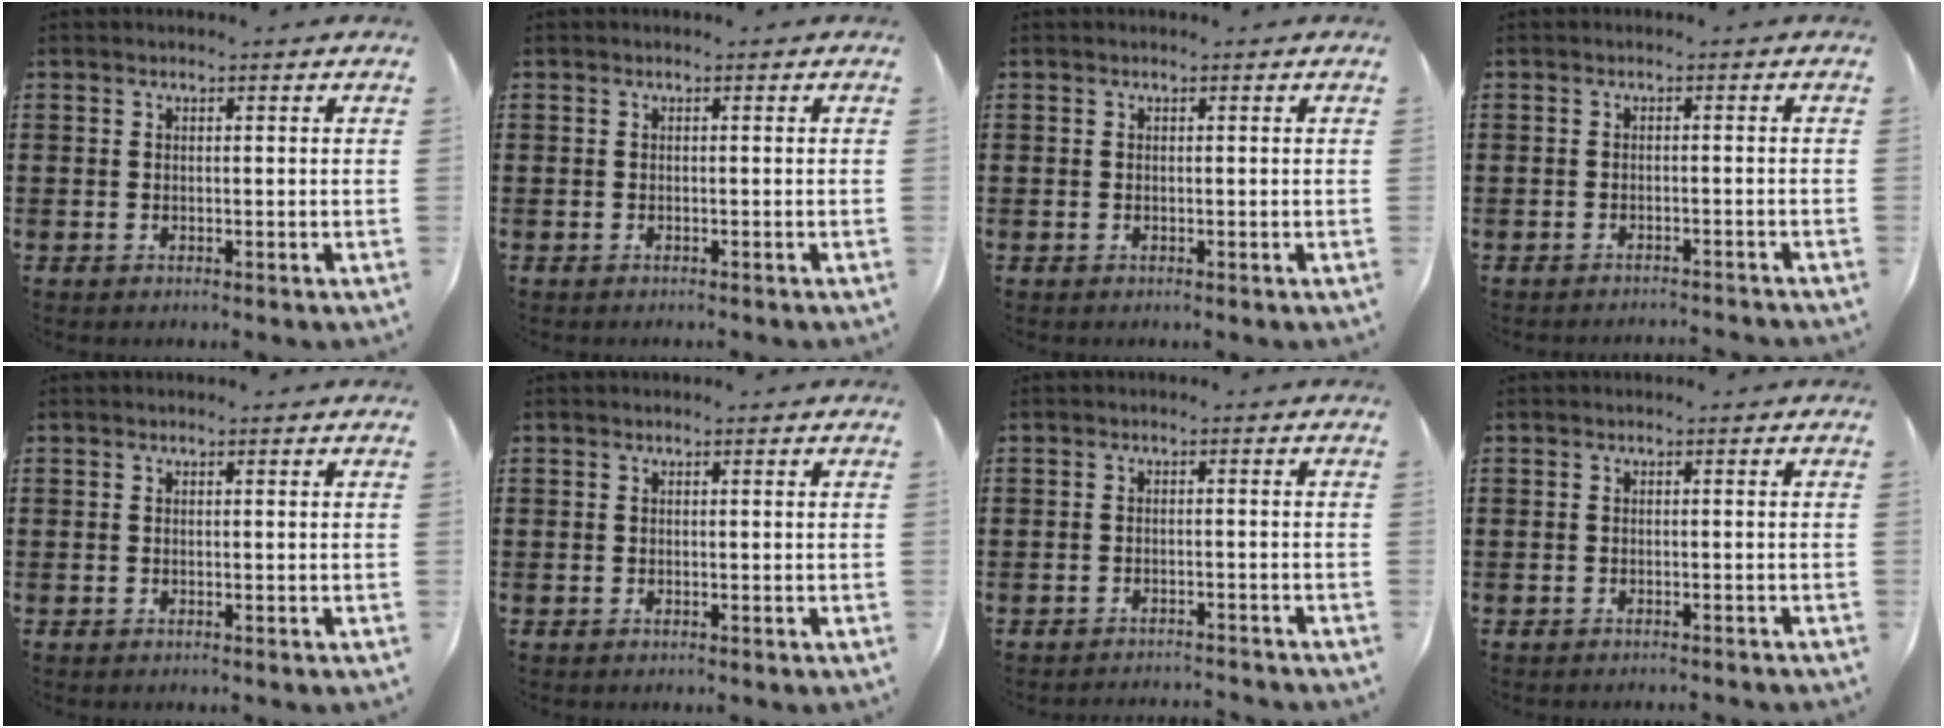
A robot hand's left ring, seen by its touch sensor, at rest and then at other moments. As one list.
[{"total": 0.0}, {"total": 0.0}, {"total": 1.1, "force": [-1.1, -0.2, 0.1], "torque": [0.000, 0.005, -0.023]}, {"total": 0.0}, {"total": 0.0}, {"total": 1.5, "force": [-1.5, -0.2, 0.1], "torque": [-0.001, 0.006, -0.032]}, {"total": 0.7, "force": [-0.7, -0.1, 0.2], "torque": [-0.005, -0.002, -0.013]}]